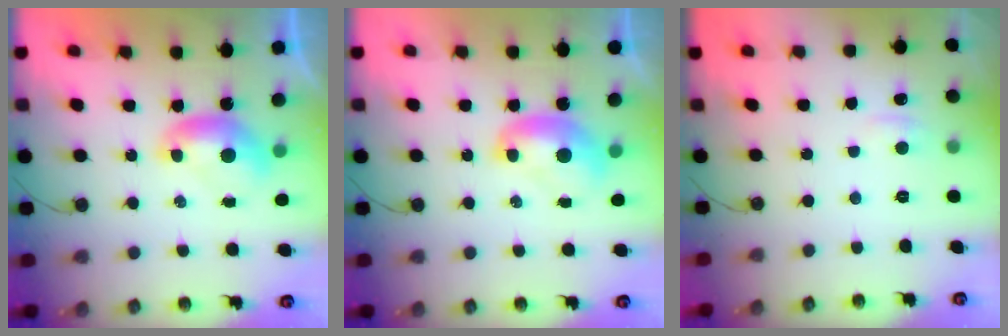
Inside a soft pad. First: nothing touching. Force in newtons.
{"total": 1.8, "press": 1.8, "slide": 0.2}
{"total": 2.3, "press": 2.2, "slide": 0.5}